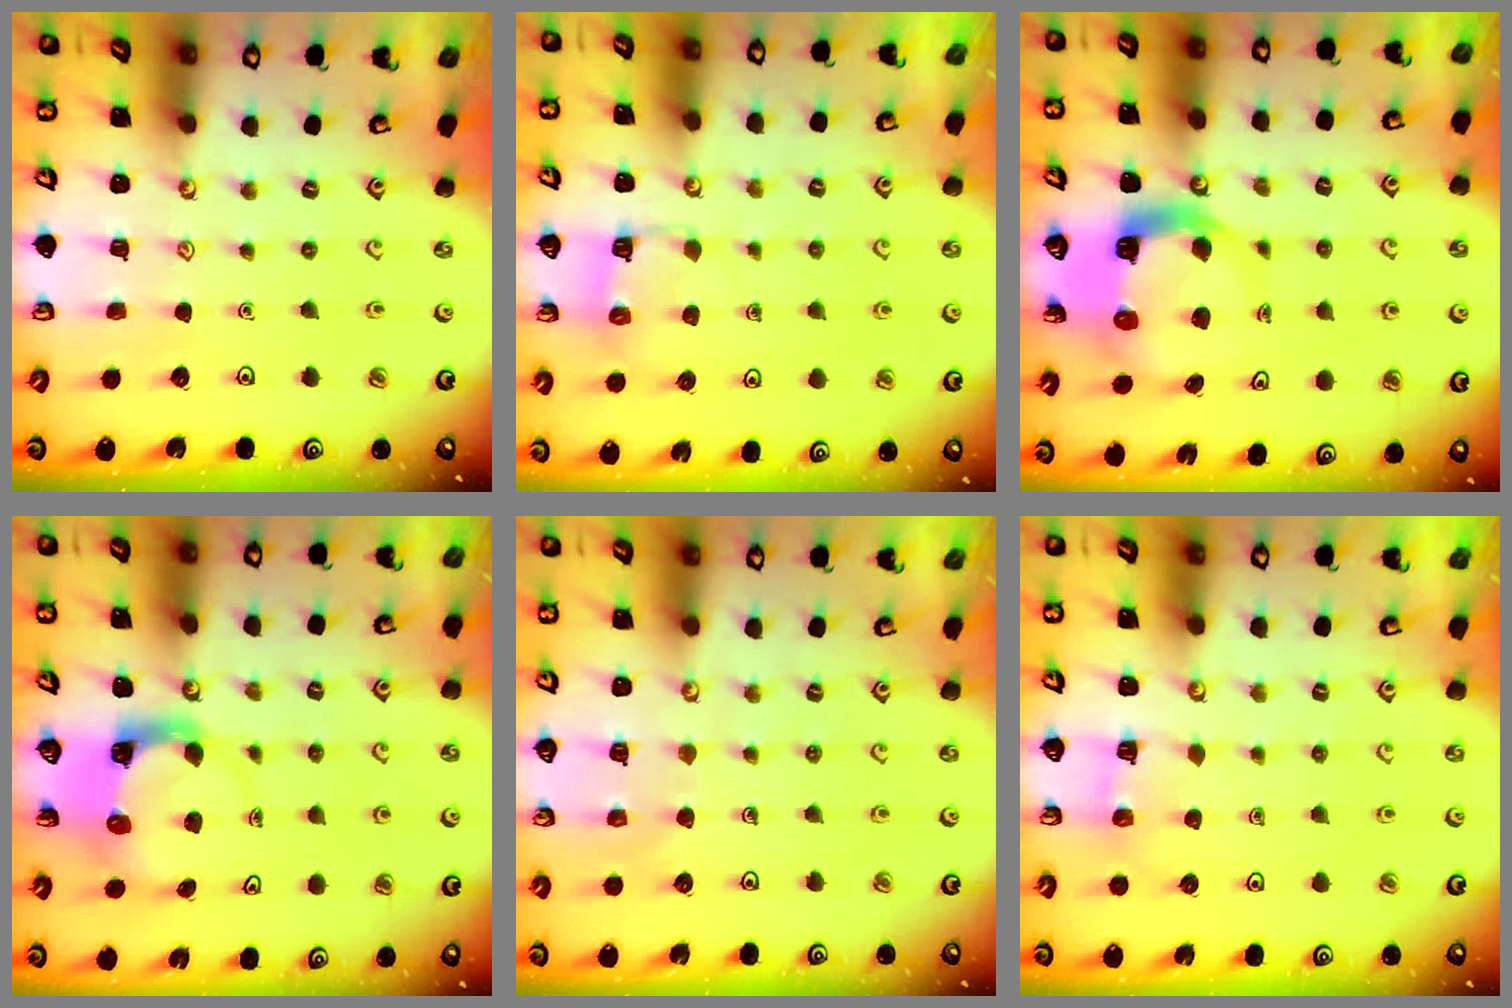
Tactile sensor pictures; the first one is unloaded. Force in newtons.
{"total": 4.8, "press": 4.8, "slide": 0.4}
{"total": 8.1, "press": 8.0, "slide": 0.9}
{"total": 3.7, "press": 3.7, "slide": 0.5}
{"total": 6.0, "press": 6.0, "slide": 0.5}
{"total": 3.4, "press": 3.4, "slide": 0.2}